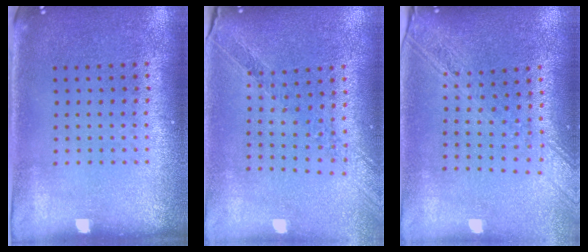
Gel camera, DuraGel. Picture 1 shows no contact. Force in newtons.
{"total": 1.2, "press": 1.2, "slide": 0.2}
{"total": 2.1, "press": 1.8, "slide": 1.1}